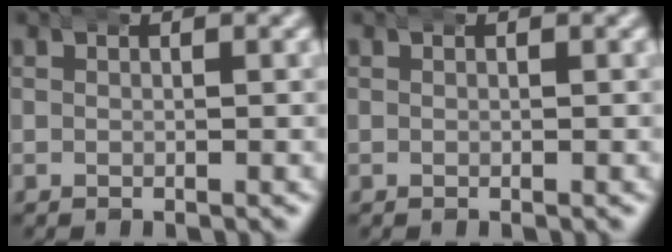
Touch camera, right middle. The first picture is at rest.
{"total": 0.0}